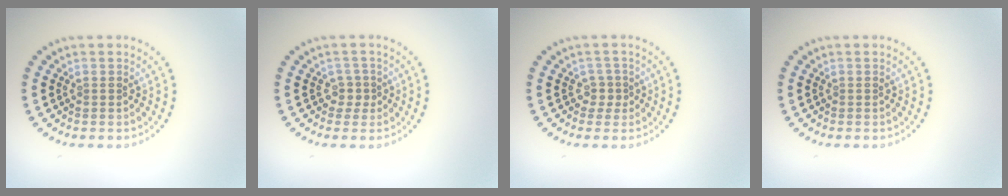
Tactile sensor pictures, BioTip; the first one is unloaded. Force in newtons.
{"total": 1.4, "press": 1.0, "slide": 1.0}
{"total": 1.4, "press": 1.0, "slide": 1.0}
{"total": 0.0}